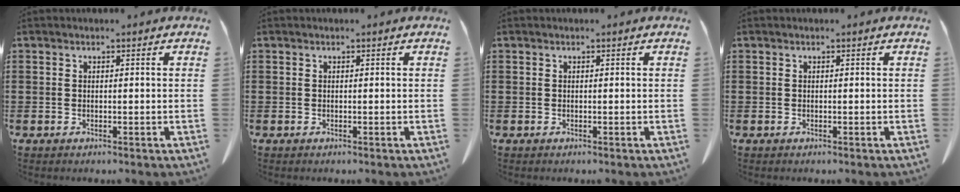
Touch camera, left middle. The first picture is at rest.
{"total": 0.0}
{"total": 0.0}
{"total": 0.0}